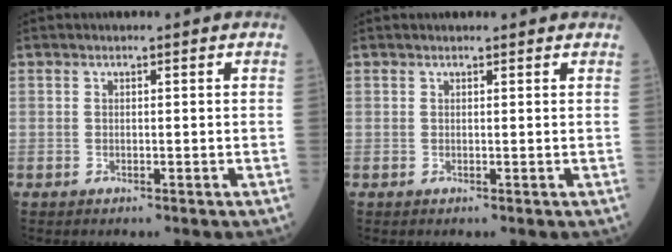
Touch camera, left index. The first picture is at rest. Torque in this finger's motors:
{"motor_torque": [-0.24, -0.10, -0.30, -0.02]}